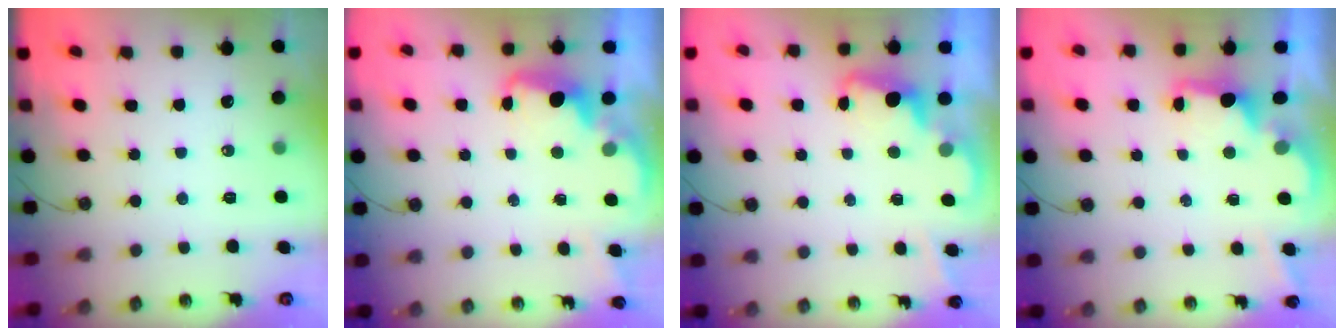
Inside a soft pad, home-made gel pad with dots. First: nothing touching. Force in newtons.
{"total": 2.1, "press": 2.0, "slide": 0.6}
{"total": 2.3, "press": 2.3, "slide": 0.5}
{"total": 3.2, "press": 3.2, "slide": 0.6}